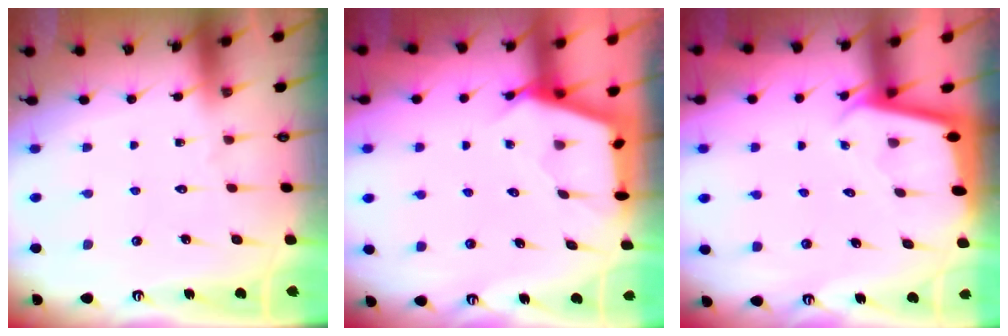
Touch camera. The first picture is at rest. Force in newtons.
{"total": 2.6, "press": 2.6, "slide": 0.3}
{"total": 1.9, "press": 1.9, "slide": 0.1}